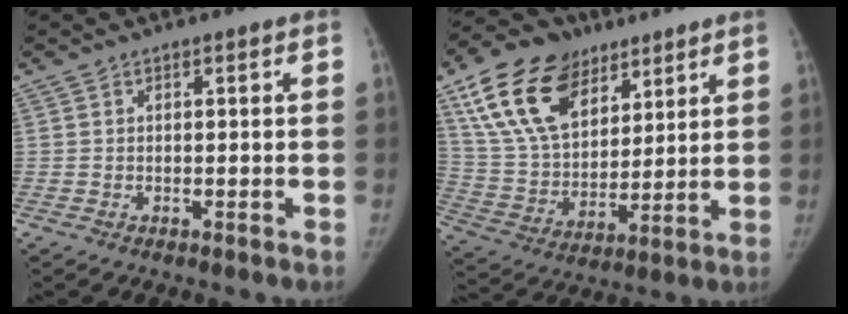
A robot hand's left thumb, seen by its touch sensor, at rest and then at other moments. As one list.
[{"total": 21.0, "force": [11.3, 12.9, 12.2], "torque": [-0.206, -0.019, 0.212]}]